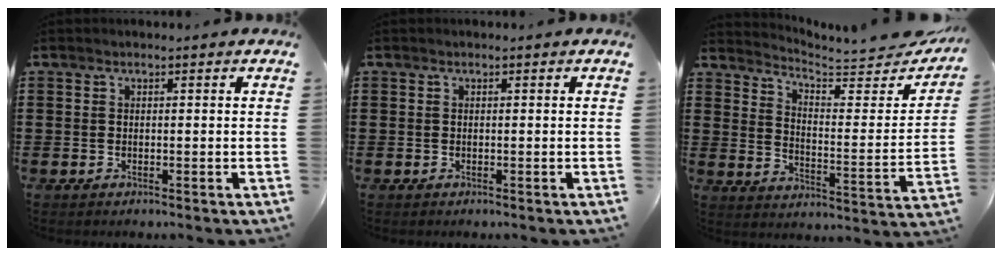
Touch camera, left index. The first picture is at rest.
{"total": 0.0}
{"total": 4.4, "force": [4.2, 0.4, 1.4], "torque": [-0.046, -0.039, 0.064]}